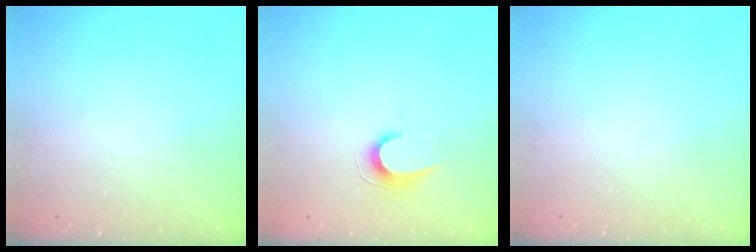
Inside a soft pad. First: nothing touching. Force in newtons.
{"total": 7.0, "press": 7.0, "slide": 0.7}
{"total": 0.0}